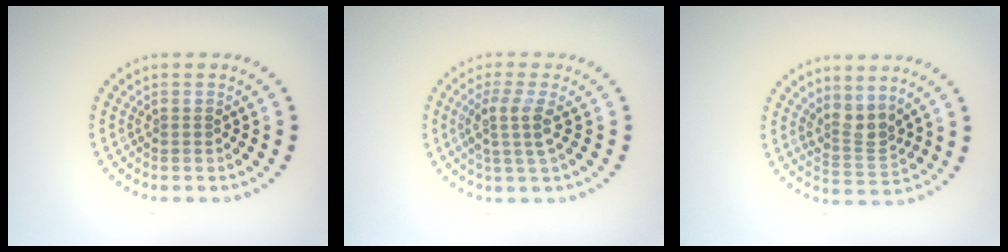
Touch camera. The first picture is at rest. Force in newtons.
{"total": 2.7, "press": 2.1, "slide": 1.7}
{"total": 2.7, "press": 2.1, "slide": 1.7}